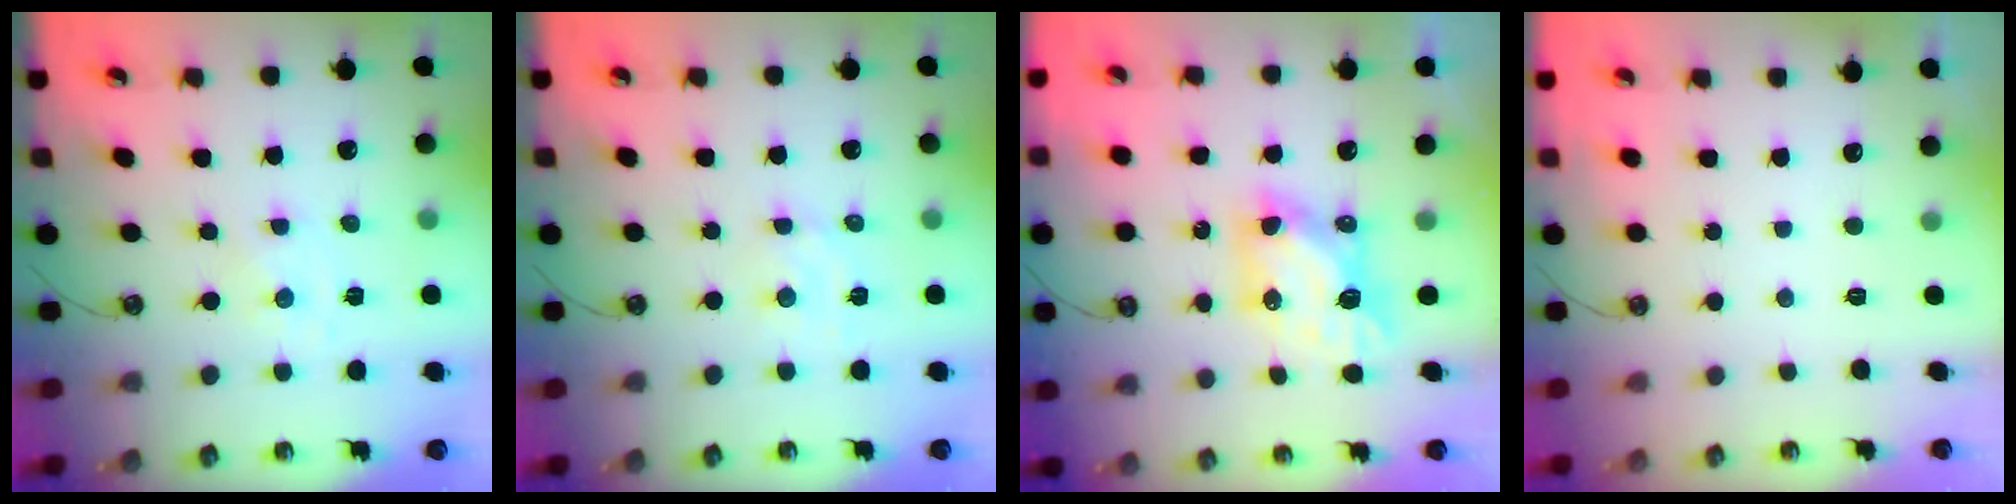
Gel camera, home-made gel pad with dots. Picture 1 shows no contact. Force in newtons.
{"total": 3.5, "press": 3.4, "slide": 0.8}
{"total": 7.2, "press": 7.1, "slide": 0.7}
{"total": 0.0}